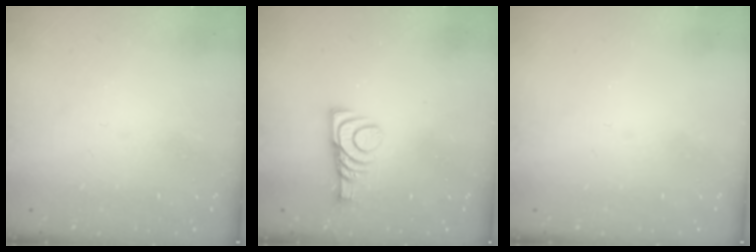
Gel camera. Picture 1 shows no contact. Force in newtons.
{"total": 9.2, "press": 9.2, "slide": 0.2}
{"total": 0.0}